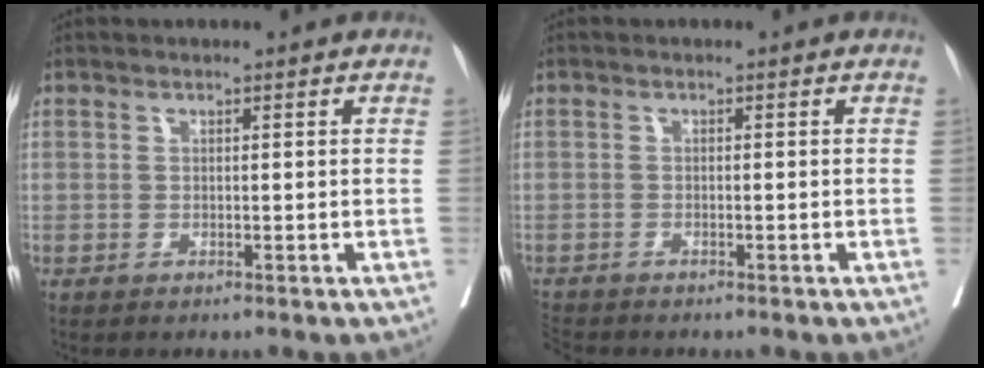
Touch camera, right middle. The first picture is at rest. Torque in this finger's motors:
{"motor_torque": [-0.01, -0.34, -0.24, -0.04]}